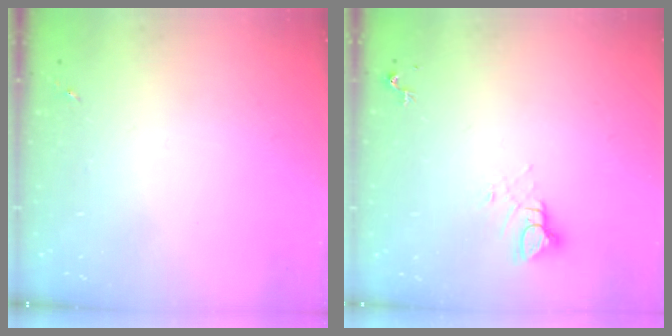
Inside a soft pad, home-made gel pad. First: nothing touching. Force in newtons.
{"total": 5.6, "press": 5.6, "slide": 0.4}